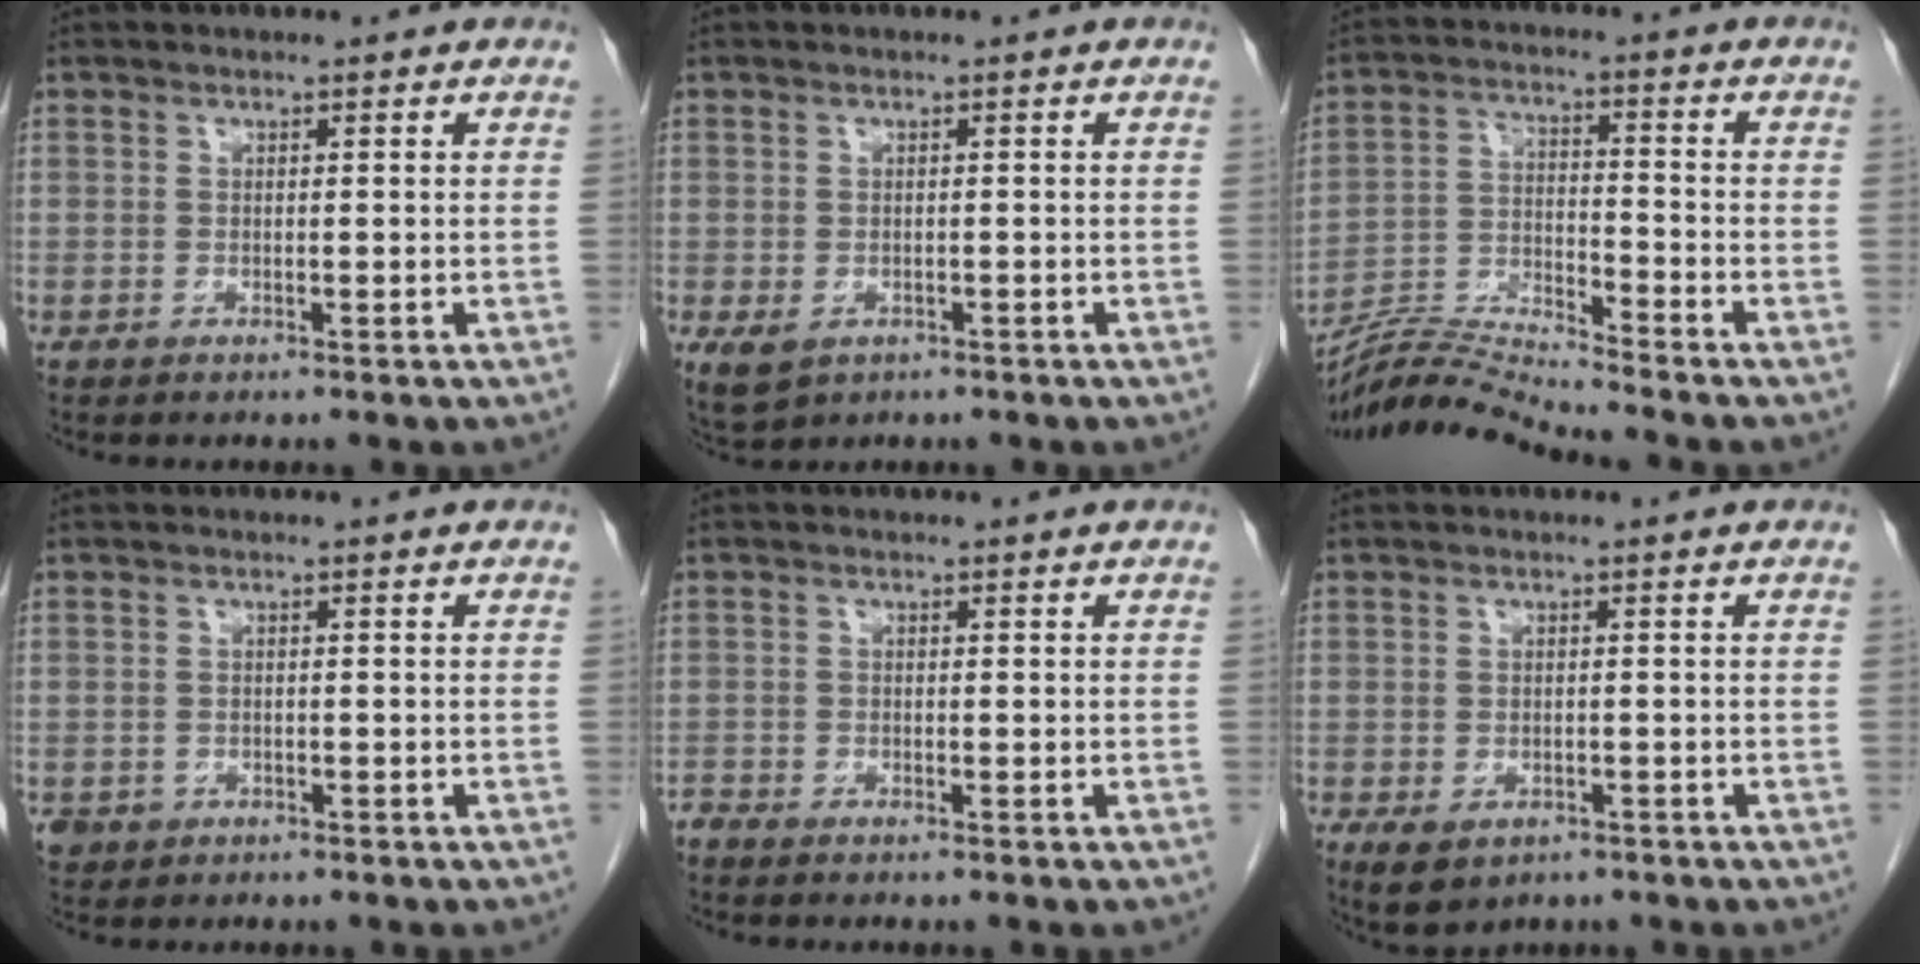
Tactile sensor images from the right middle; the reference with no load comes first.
{"total": 3.5, "force": [-1.6, 2.5, 1.9], "torque": [-0.039, -0.006, -0.015]}
{"total": 8.9, "force": [-8.5, -2.2, 1.2], "torque": [-0.030, -0.004, -0.162]}
{"total": 2.1, "force": [-1.0, 1.8, 0.3], "torque": [-0.007, 0.003, -0.013]}
{"total": 0.9, "force": [-0.9, 0.1, 0.0], "torque": [-0.006, -0.003, -0.020]}
{"total": 4.8, "force": [-2.9, 3.0, 2.4], "torque": [-0.042, -0.006, -0.038]}